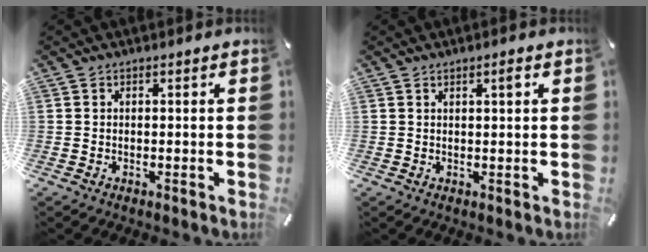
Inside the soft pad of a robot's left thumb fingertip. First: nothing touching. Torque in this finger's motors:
{"motor_torque": [-0.10, -0.05, 0.05, 0.13, 0.00]}